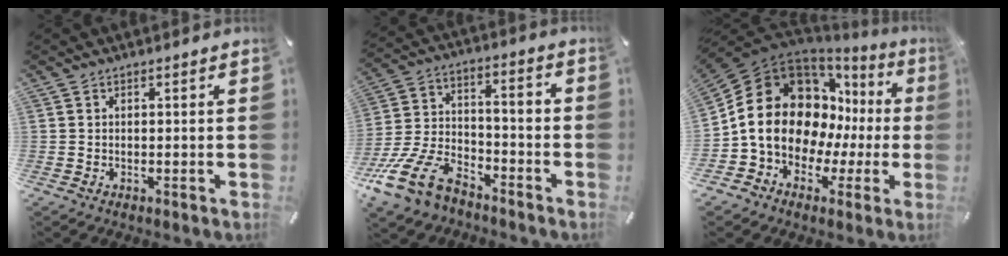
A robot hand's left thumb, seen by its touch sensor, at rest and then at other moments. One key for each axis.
{"total": 15.8, "fx": -10.9, "fy": 8.0, "fz": 8.1, "tx": -0.154, "ty": 0.059, "tz": -0.194}
{"total": 19.5, "fx": 2.4, "fy": 15.9, "fz": 10.9, "tx": -0.188, "ty": -0.032, "tz": 0.059}